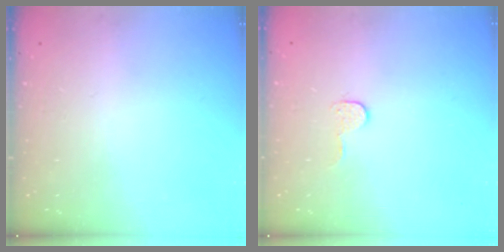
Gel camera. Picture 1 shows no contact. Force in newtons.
{"total": 5.7, "press": 5.7, "slide": 0.2}